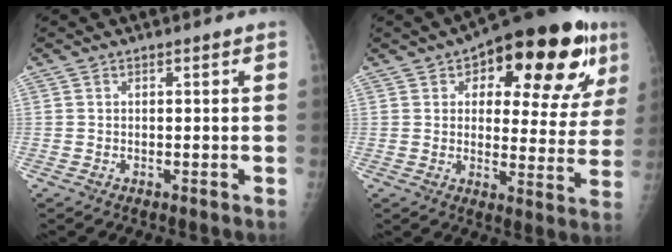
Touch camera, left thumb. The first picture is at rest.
{"total": 23.1, "force": [10.8, 10.4, 17.6], "torque": [-0.194, -0.001, 0.146]}